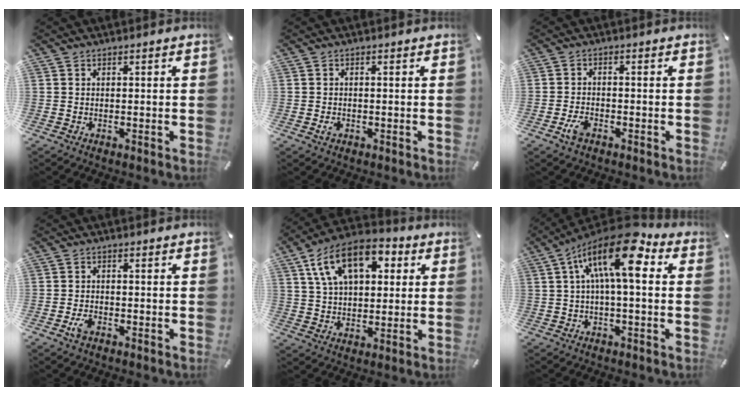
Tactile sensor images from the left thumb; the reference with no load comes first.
{"total": 1.3, "force": [-0.5, 0.9, 0.9], "torque": [-0.017, 0.001, -0.009]}
{"total": 3.4, "force": [-1.8, 1.9, 2.1], "torque": [-0.058, 0.000, -0.036]}
{"total": 2.8, "force": [-1.5, 1.6, 1.8], "torque": [-0.046, 0.000, -0.030]}
{"total": 14.8, "force": [6.4, 9.0, 9.8], "torque": [-0.177, -0.001, 0.116]}
{"total": 15.9, "force": [4.5, 5.7, 14.2], "torque": [-0.250, -0.020, 0.073]}